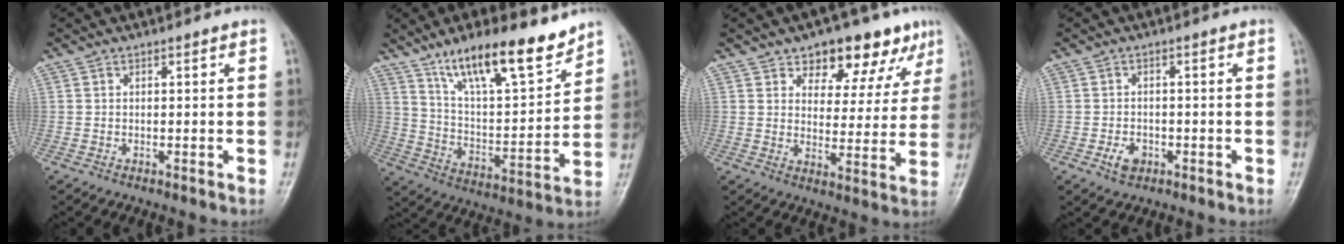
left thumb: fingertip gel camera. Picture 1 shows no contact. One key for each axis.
{"total": 17.8, "fx": 12.8, "fy": 5.0, "fz": 11.4, "tx": -0.156, "ty": -0.072, "tz": 0.226}
{"total": 13.2, "fx": 8.5, "fy": 7.2, "fz": 7.1, "tx": -0.032, "ty": -0.037, "tz": 0.114}
{"total": 3.1, "fx": -1.4, "fy": 2.1, "fz": 1.7, "tx": -0.026, "ty": 0.006, "tz": -0.022}